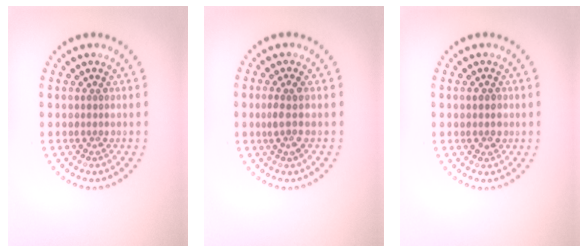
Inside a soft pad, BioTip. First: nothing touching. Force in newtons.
{"total": 1.6, "press": 1.4, "slide": 0.8}
{"total": 1.2, "press": 1.1, "slide": 0.1}